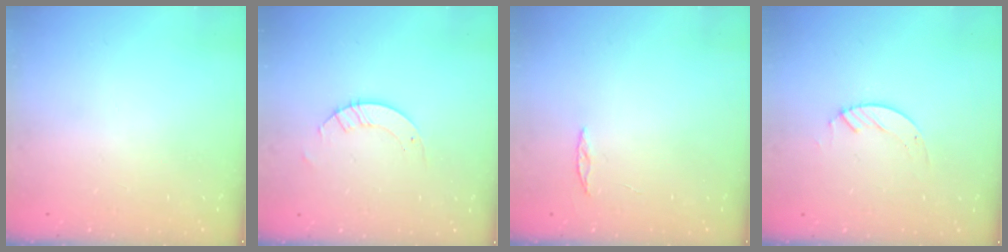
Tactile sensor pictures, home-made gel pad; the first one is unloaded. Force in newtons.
{"total": 3.2, "press": 3.2, "slide": 0.3}
{"total": 2.0, "press": 2.0, "slide": 0.2}
{"total": 2.1, "press": 2.1, "slide": 0.2}